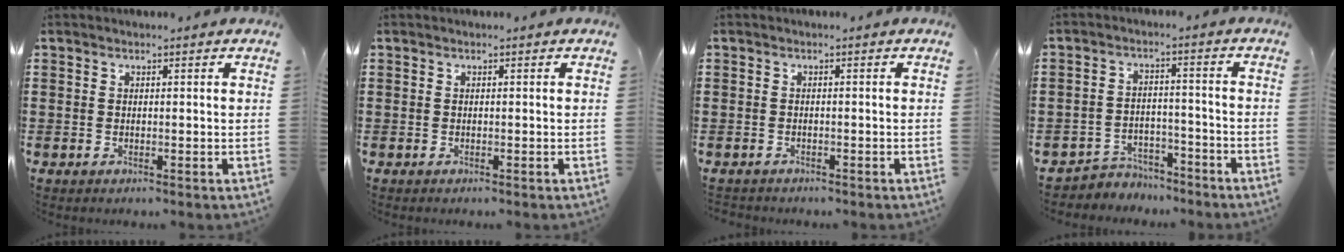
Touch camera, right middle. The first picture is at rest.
{"total": 0.0}
{"total": 1.1, "force": [-1.0, 0.4, -0.2], "torque": [0.001, 0.003, -0.024]}
{"total": 4.2, "force": [-4.0, 1.0, -0.3], "torque": [-0.004, 0.003, -0.086]}